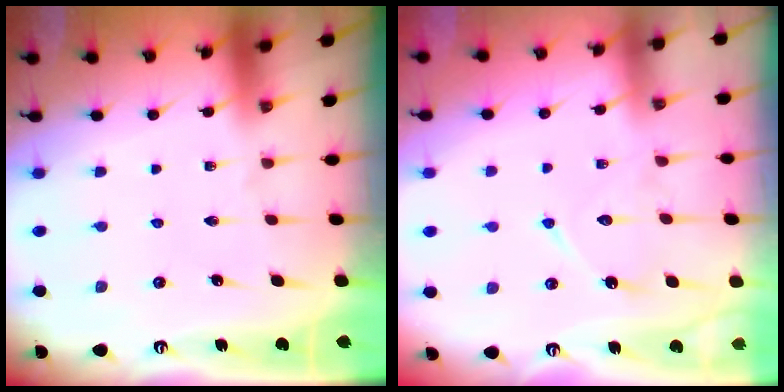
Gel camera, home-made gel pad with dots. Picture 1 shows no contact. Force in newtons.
{"total": 9.3, "press": 9.3, "slide": 0.2}